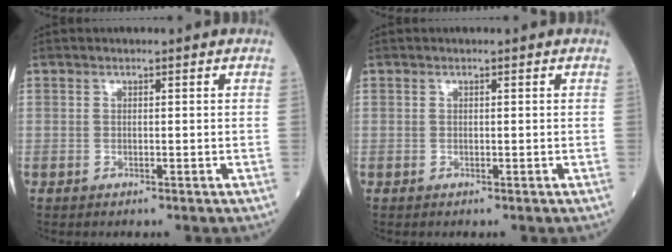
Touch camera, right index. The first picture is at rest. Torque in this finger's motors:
{"motor_torque": [0.00, -0.11, 0.06, 0.02]}